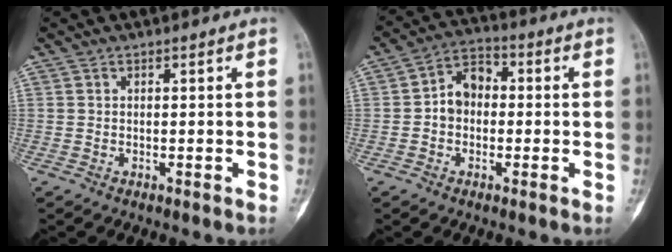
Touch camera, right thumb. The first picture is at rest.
{"total": 7.0, "force": [-0.4, 5.4, 4.4], "torque": [-0.054, 0.027, -0.020]}